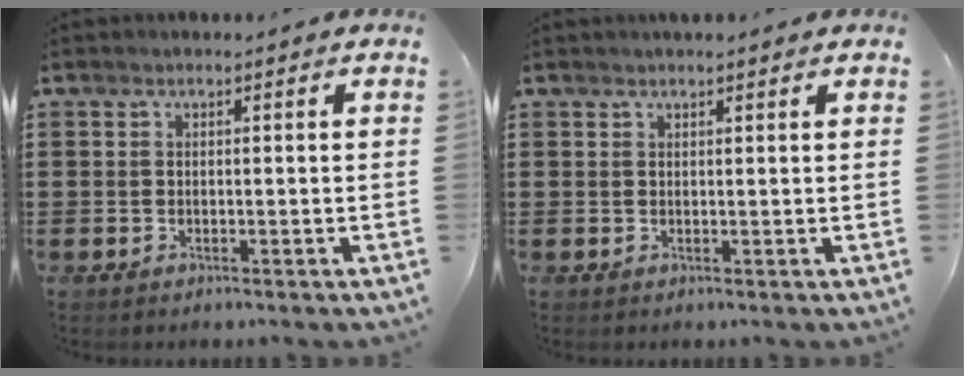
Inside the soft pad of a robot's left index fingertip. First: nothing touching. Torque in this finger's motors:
{"motor_torque": [1.39, 0.75, 0.51, 0.05]}